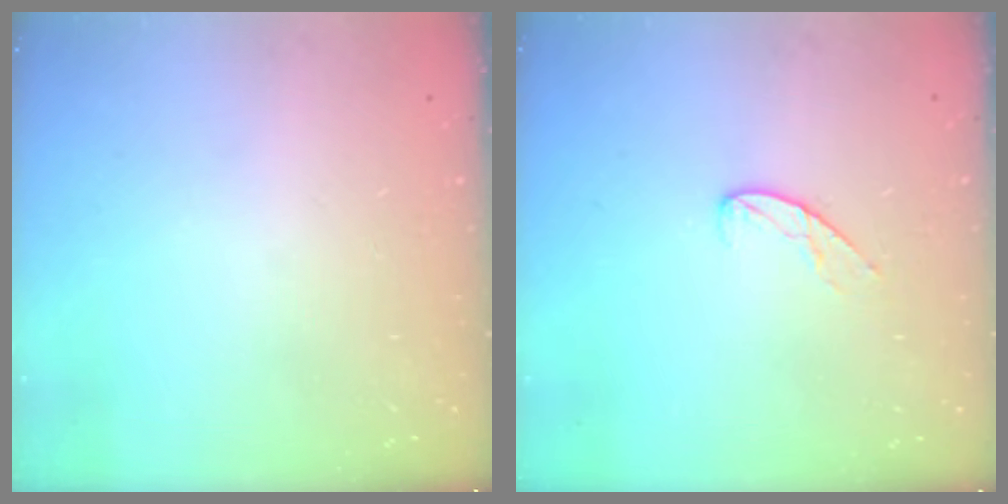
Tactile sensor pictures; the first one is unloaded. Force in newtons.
{"total": 7.2, "press": 7.2, "slide": 0.6}